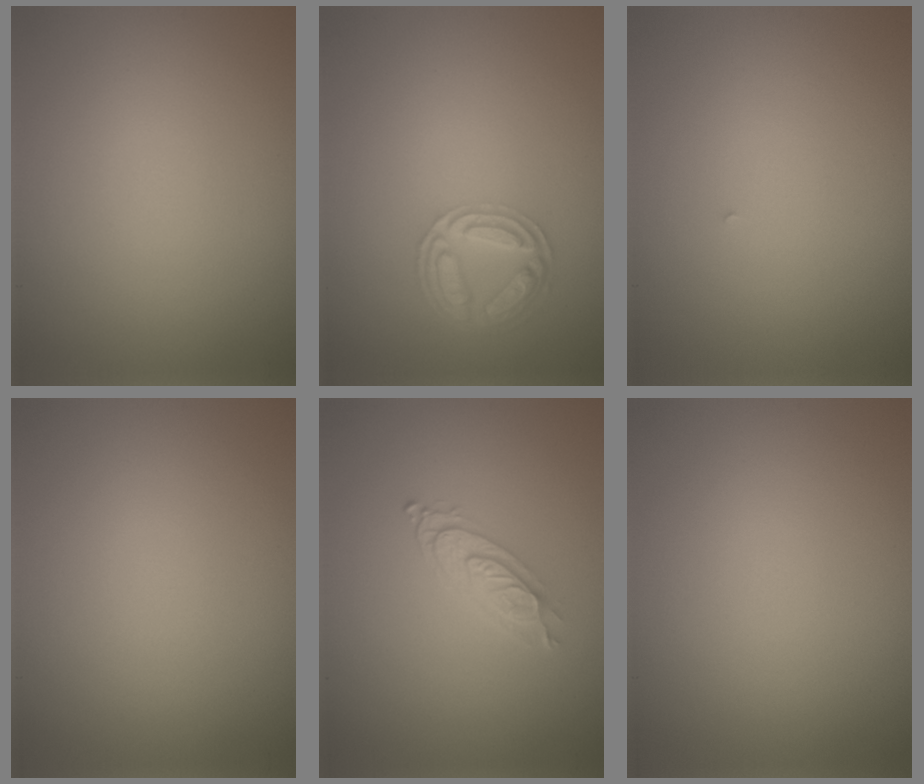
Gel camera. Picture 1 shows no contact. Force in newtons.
{"total": 4.3, "press": 3.5, "slide": 2.5}
{"total": 0.0}
{"total": 0.0}
{"total": 2.5, "press": 2.0, "slide": 1.5}
{"total": 0.0}